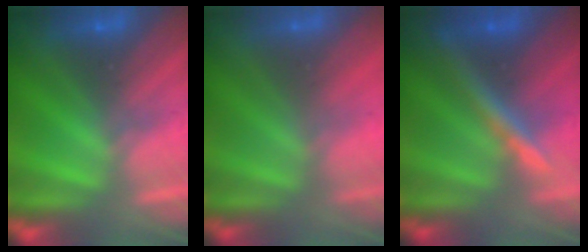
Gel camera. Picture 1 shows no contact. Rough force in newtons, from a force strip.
{"total": 2.6}
{"total": 2.4}